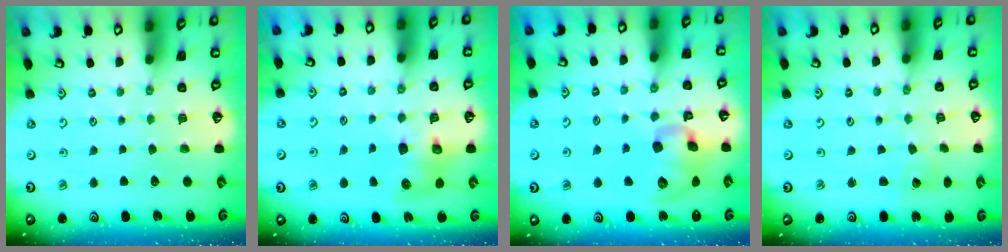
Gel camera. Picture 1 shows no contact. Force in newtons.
{"total": 9.1, "press": 9.0, "slide": 1.2}
{"total": 13.0, "press": 12.8, "slide": 2.0}
{"total": 3.1, "press": 3.1, "slide": 0.3}